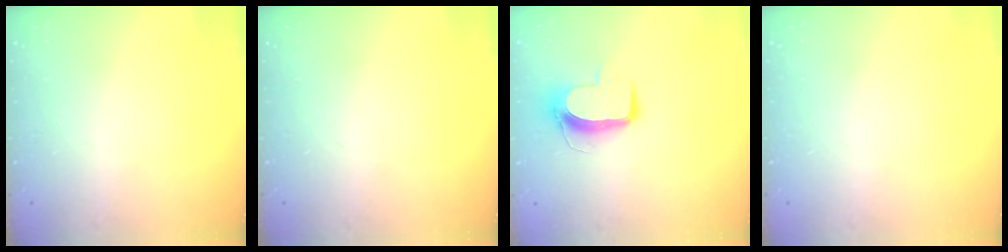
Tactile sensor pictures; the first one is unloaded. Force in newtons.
{"total": 0.0}
{"total": 10.1, "press": 10.1, "slide": 0.2}
{"total": 0.0}